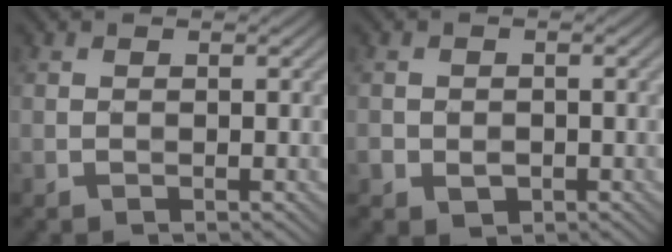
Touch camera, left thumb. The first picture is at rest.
{"total": 2.2, "force": [-0.8, 1.8, 1.1], "torque": [-0.023, -0.011, -0.015]}